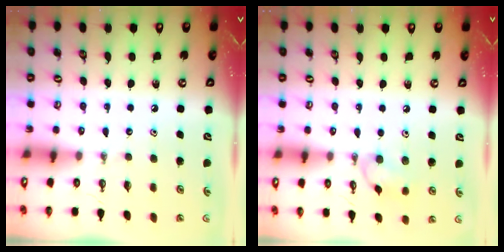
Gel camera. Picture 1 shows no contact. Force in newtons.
{"total": 8.1, "press": 7.7, "slide": 2.7}